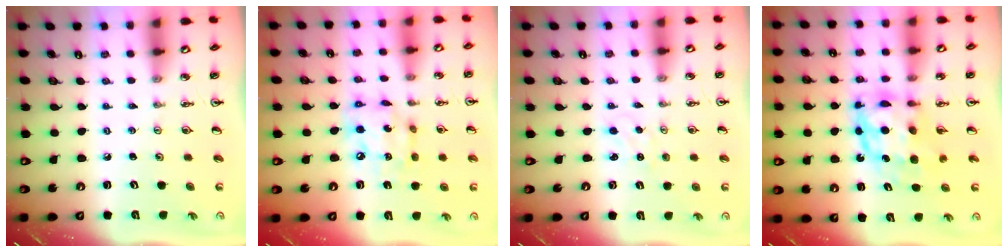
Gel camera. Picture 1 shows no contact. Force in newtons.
{"total": 12.7, "press": 12.6, "slide": 1.6}
{"total": 0.0}
{"total": 9.0, "press": 9.0, "slide": 1.0}